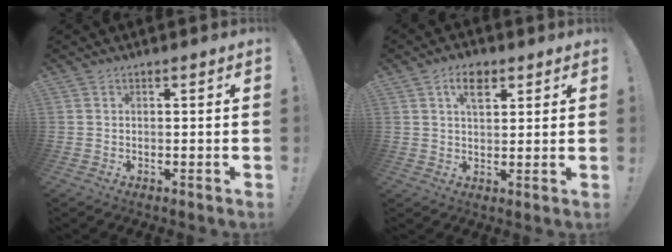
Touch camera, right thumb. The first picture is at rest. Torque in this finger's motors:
{"motor_torque": [0.03, 0.04, 0.01, 0.01, 0.01]}